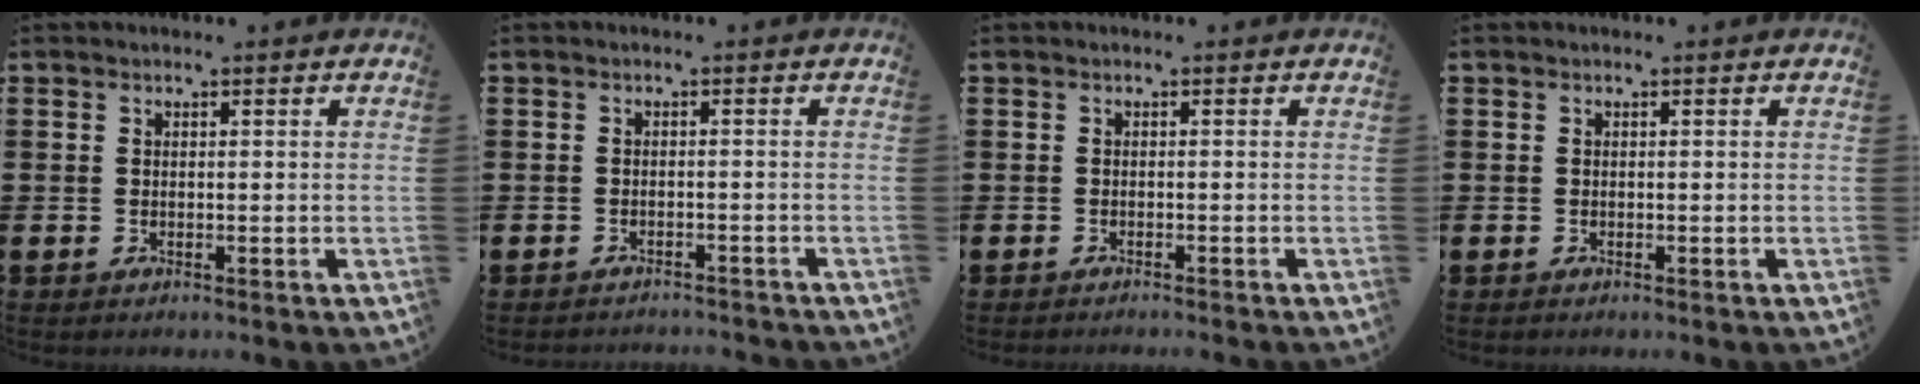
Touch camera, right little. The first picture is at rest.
{"total": 1.1, "force": [-1.1, -0.1, -0.1], "torque": [-0.002, 0.002, -0.024]}
{"total": 0.5, "force": [-0.5, -0.2, 0.0], "torque": [0.002, -0.001, -0.011]}
{"total": 0.0}